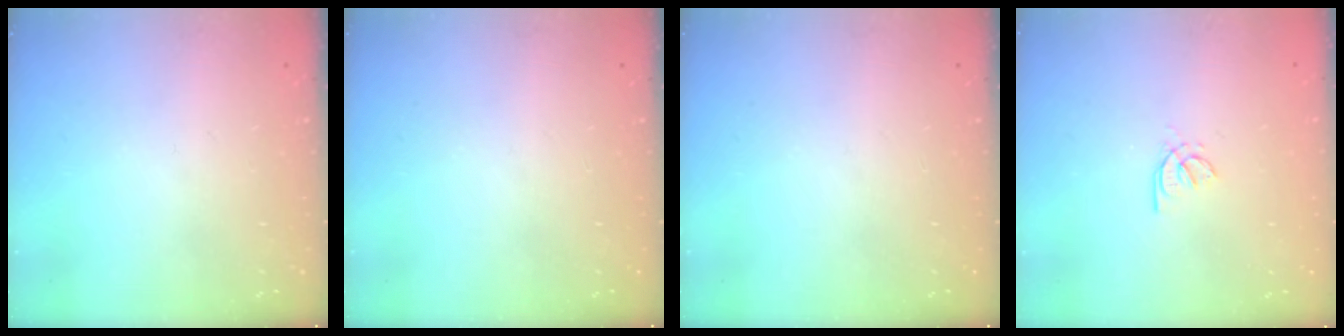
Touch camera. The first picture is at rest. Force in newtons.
{"total": 0.0}
{"total": 0.0}
{"total": 2.0, "press": 2.0, "slide": 0.6}